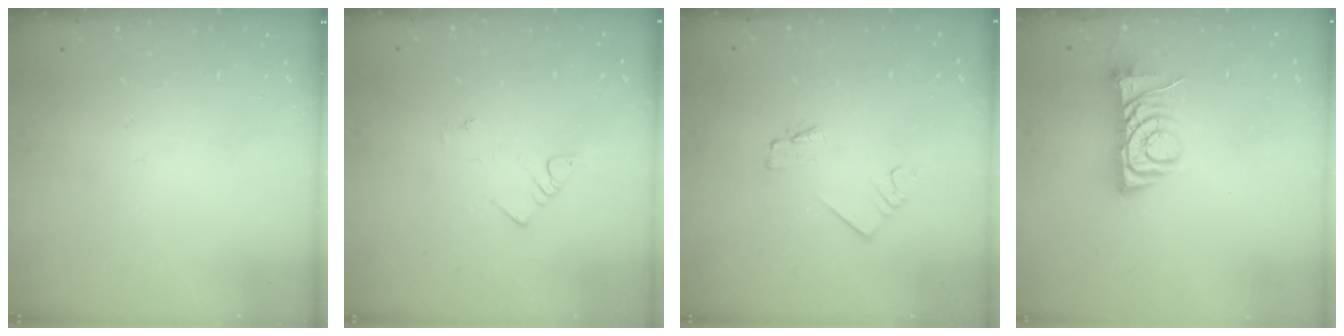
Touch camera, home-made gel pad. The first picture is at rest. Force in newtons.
{"total": 2.1, "press": 2.1, "slide": 0.4}
{"total": 1.6, "press": 1.5, "slide": 0.2}
{"total": 7.6, "press": 7.5, "slide": 1.0}